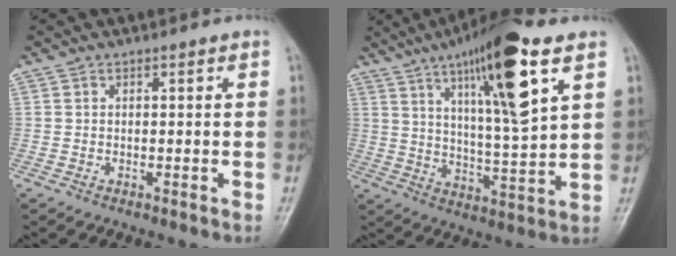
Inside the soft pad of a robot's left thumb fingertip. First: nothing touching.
{"total": 18.3, "force": [8.9, 3.2, 15.7], "torque": [-0.250, -0.034, 0.151]}